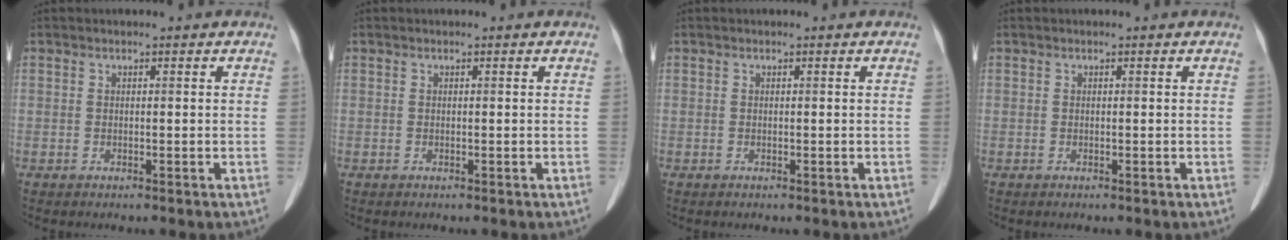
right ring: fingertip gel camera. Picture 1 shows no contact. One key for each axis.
{"total": 0.0}
{"total": 0.0}
{"total": 0.0}